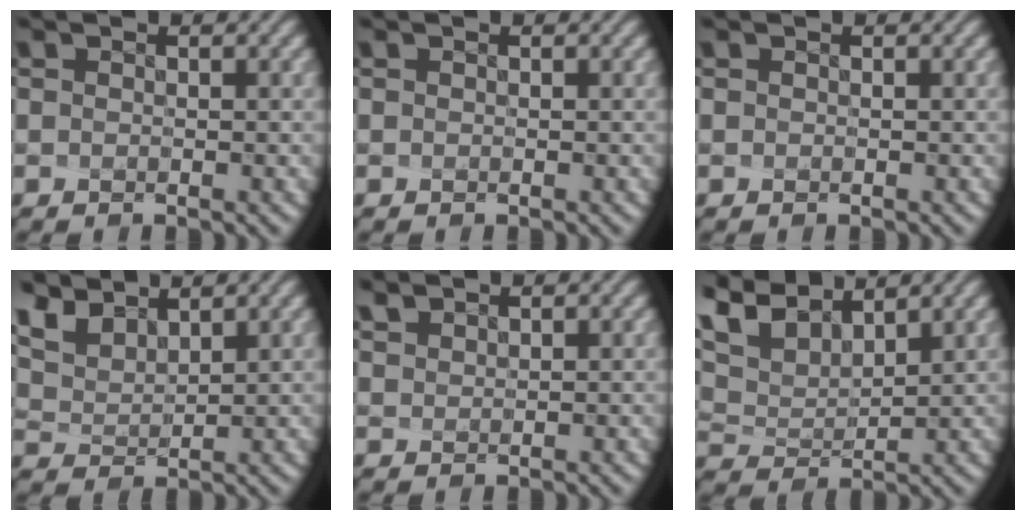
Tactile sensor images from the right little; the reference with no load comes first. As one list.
[{"total": 0.0}, {"total": 0.0}, {"total": 3.3, "force": [2.9, 1.0, 1.1], "torque": [-0.050, -0.002, 0.067]}, {"total": 0.6, "force": [0.6, 0.0, -0.2], "torque": [-0.011, 0.001, 0.026]}, {"total": 4.0, "force": [3.3, 1.6, 1.8], "torque": [-0.060, -0.001, 0.075]}]